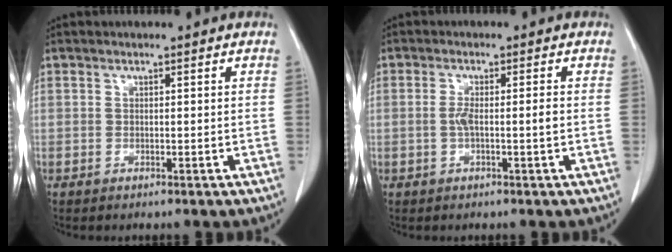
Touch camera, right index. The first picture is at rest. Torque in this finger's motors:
{"motor_torque": [0.22, -0.06, 0.04, 0.04]}